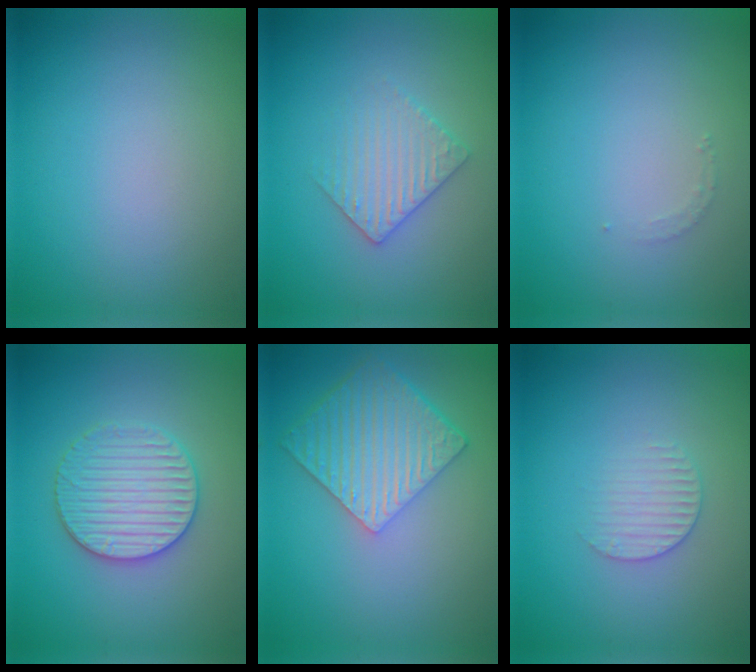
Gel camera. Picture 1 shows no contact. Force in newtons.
{"total": 3.0, "press": 2.9, "slide": 0.6}
{"total": 0.8, "press": 0.8, "slide": 0.1}
{"total": 4.0, "press": 3.9, "slide": 0.8}
{"total": 6.1, "press": 4.5, "slide": 4.1}
{"total": 1.9, "press": 1.9, "slide": 0.3}